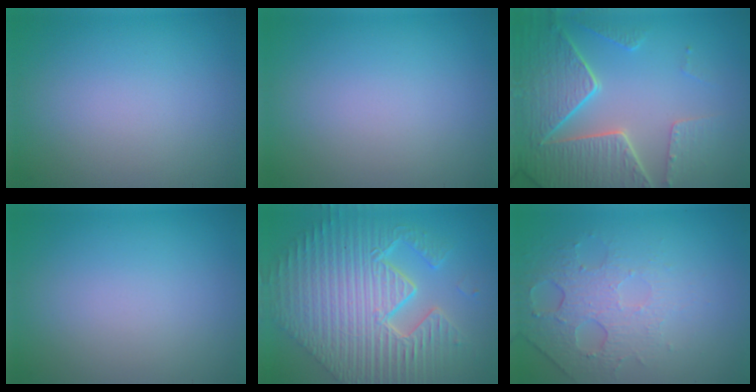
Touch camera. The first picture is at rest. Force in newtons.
{"total": 0.0}
{"total": 7.9, "press": 6.0, "slide": 5.1}
{"total": 0.0}
{"total": 11.9, "press": 7.9, "slide": 9.0}
{"total": 4.7, "press": 3.2, "slide": 3.5}